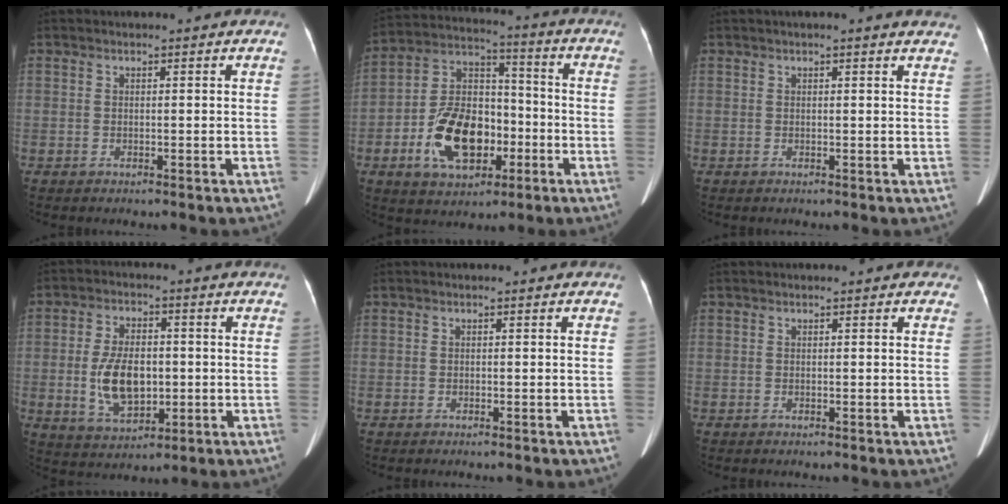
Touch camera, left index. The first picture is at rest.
{"total": 14.3, "force": [-4.8, 8.4, 10.5], "torque": [-0.219, 0.021, -0.077]}
{"total": 4.6, "force": [4.0, 0.3, 2.2], "torque": [-0.025, 0.009, 0.029]}
{"total": 10.3, "force": [-1.3, 5.8, 8.5], "torque": [-0.174, 0.005, -0.013]}
{"total": 0.0}
{"total": 1.2, "force": [1.0, 0.5, 0.4], "torque": [-0.004, 0.004, 0.000]}